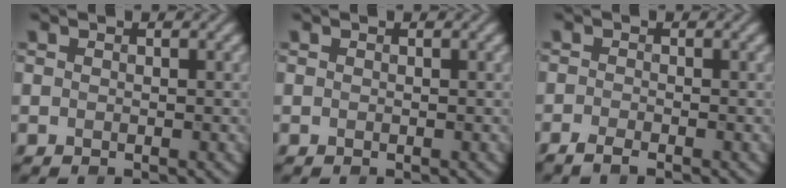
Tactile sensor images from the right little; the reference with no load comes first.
{"total": 0.0}
{"total": 1.4, "force": [-1.1, 0.3, 0.8], "torque": [-0.004, -0.009, -0.026]}